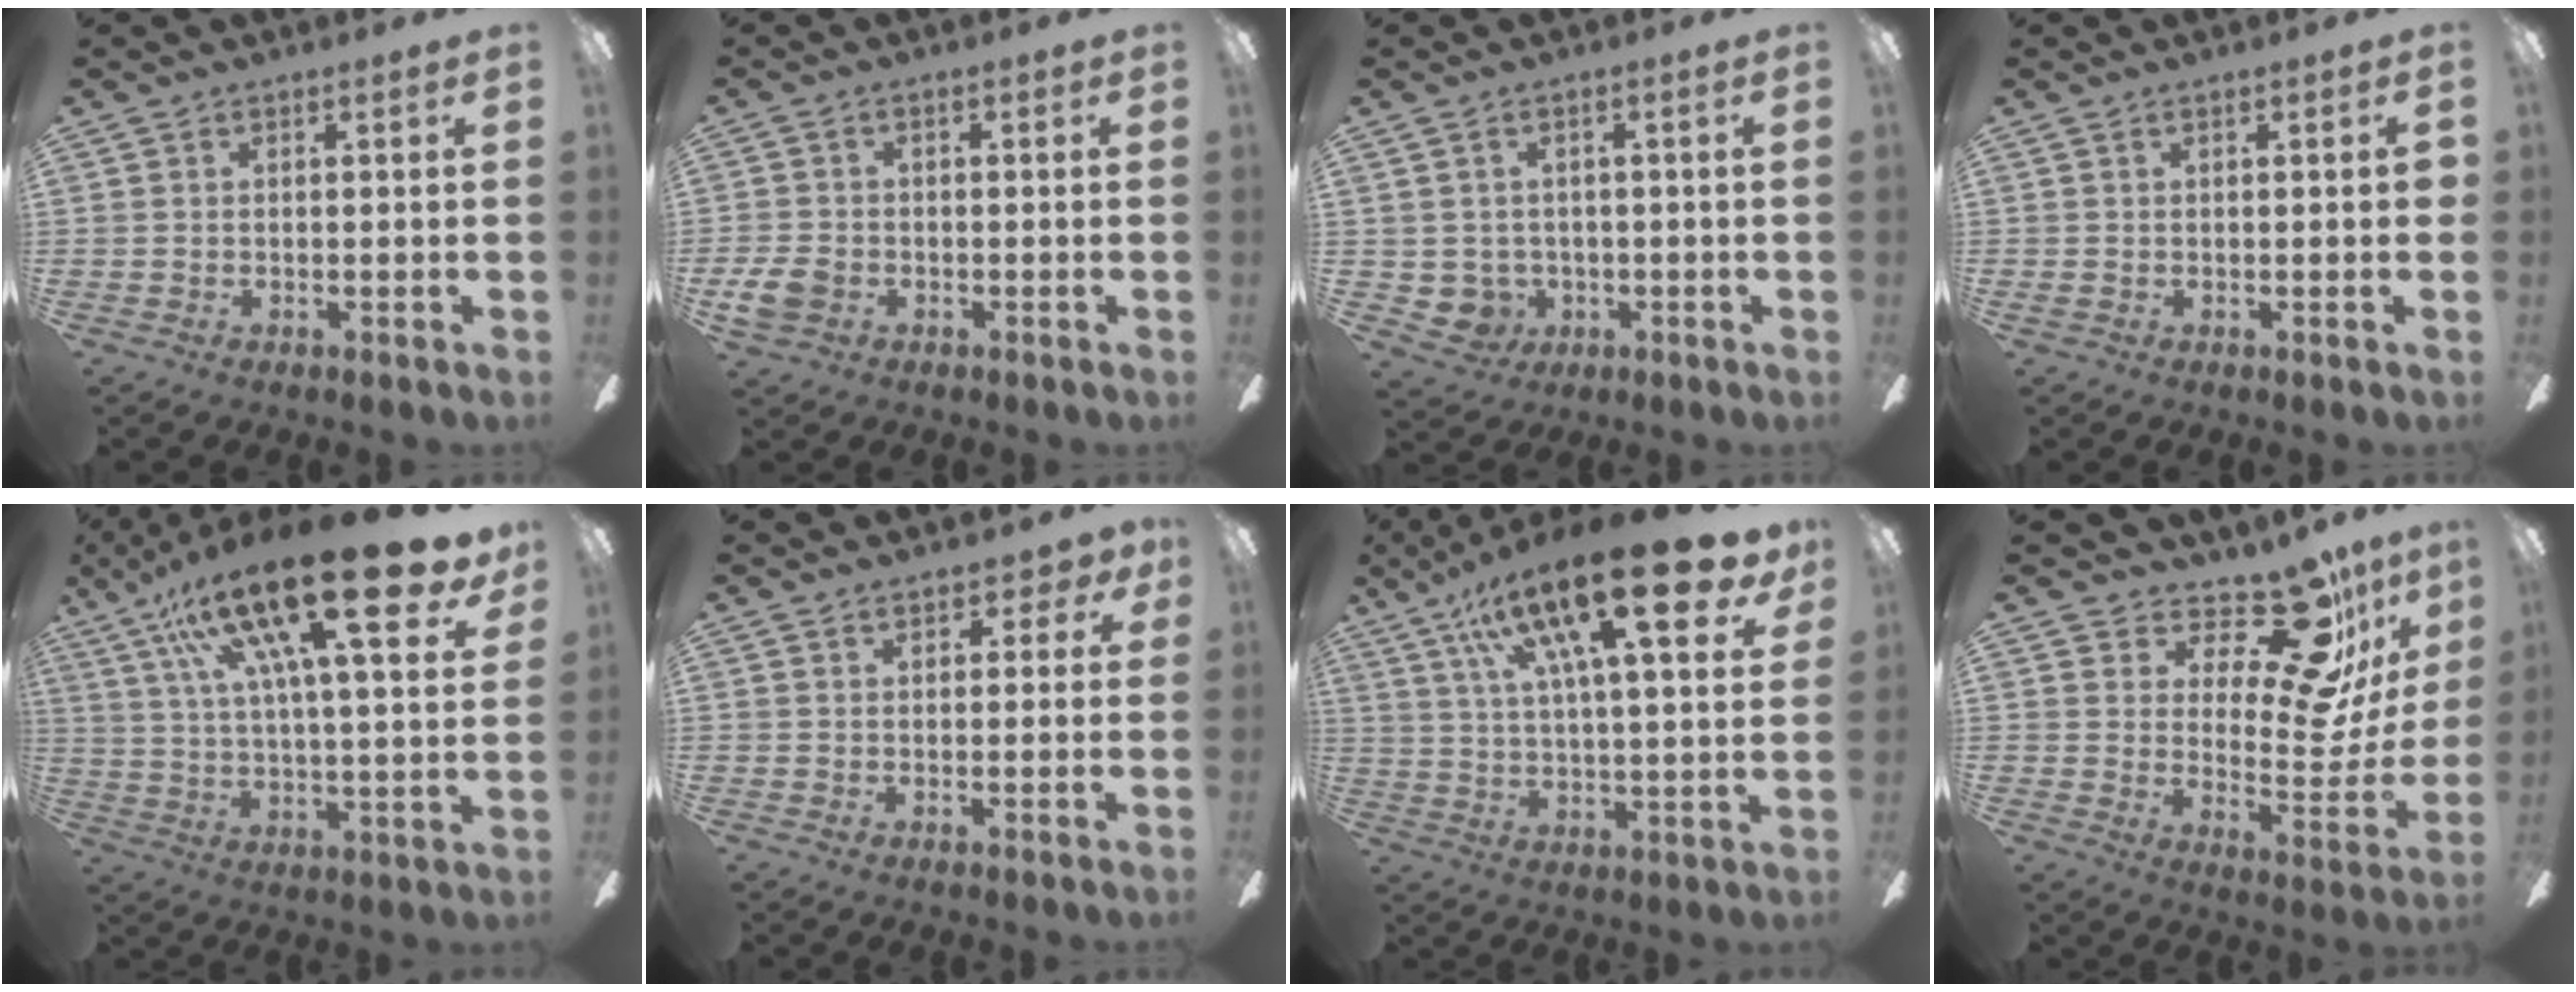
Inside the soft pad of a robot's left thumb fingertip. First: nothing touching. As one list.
[{"total": 5.7, "force": [-2.1, 4.0, 3.4], "torque": [-0.068, 0.008, -0.041]}, {"total": 4.0, "force": [0.2, 3.8, 1.2], "torque": [-0.047, 0.002, 0.003]}, {"total": 1.9, "force": [0.1, 0.6, 1.8], "torque": [-0.025, 0.002, -0.001]}, {"total": 28.9, "force": [16.4, 7.2, 22.7], "torque": [-0.380, -0.095, 0.255]}, {"total": 3.0, "force": [1.8, 1.6, 1.7], "torque": [-0.013, -0.004, 0.028]}, {"total": 23.9, "force": [13.1, 6.7, 18.8], "torque": [-0.300, -0.059, 0.200]}, {"total": 18.4, "force": [13.6, 6.7, 10.5], "torque": [-0.144, -0.116, 0.228]}]